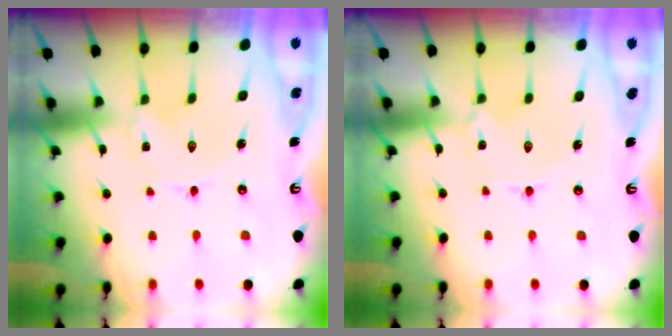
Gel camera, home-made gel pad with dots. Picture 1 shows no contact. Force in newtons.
{"total": 1.7, "press": 1.6, "slide": 0.1}